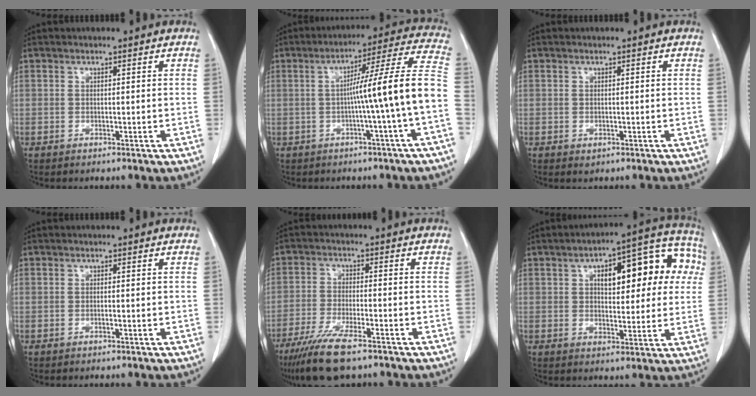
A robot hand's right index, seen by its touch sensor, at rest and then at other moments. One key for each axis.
{"total": 11.3, "fx": -2.2, "fy": -1.9, "fz": 10.9, "tx": -0.159, "ty": 0.019, "tz": -0.031}
{"total": 0.6, "fx": -0.3, "fy": 0.5, "fz": 0.4, "tx": -0.005, "ty": 0.000, "tz": 0.001}
{"total": 0.0}
{"total": 9.8, "fx": -7.2, "fy": 1.4, "fz": 6.5, "tx": -0.119, "ty": -0.025, "tz": -0.121}
{"total": 16.0, "fx": 4.3, "fy": 6.3, "fz": 14.0, "tx": -0.173, "ty": 0.047, "tz": 0.053}